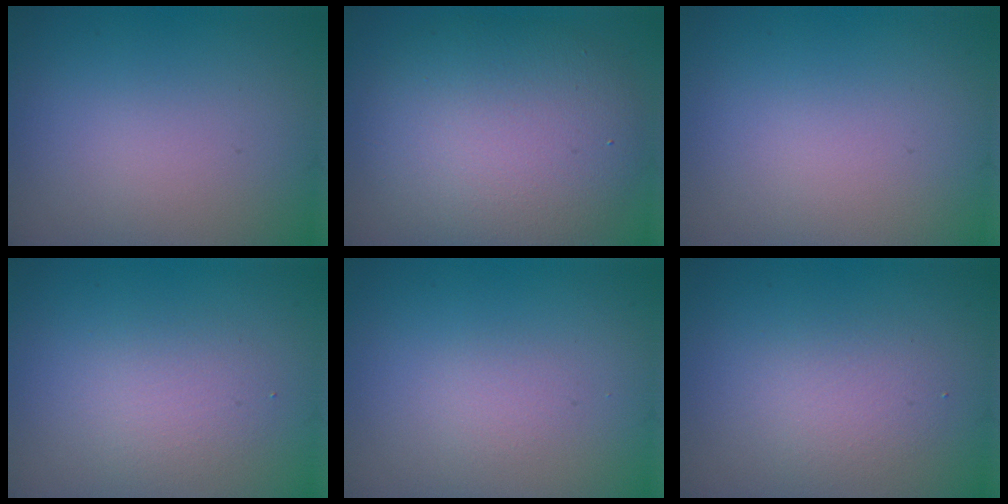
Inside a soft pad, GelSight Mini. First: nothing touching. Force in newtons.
{"total": 8.7, "press": 8.7, "slide": 0.4}
{"total": 0.0}
{"total": 2.2, "press": 2.2, "slide": 0.1}
{"total": 0.7, "press": 0.7, "slide": 0.0}
{"total": 2.1, "press": 2.1, "slide": 0.1}